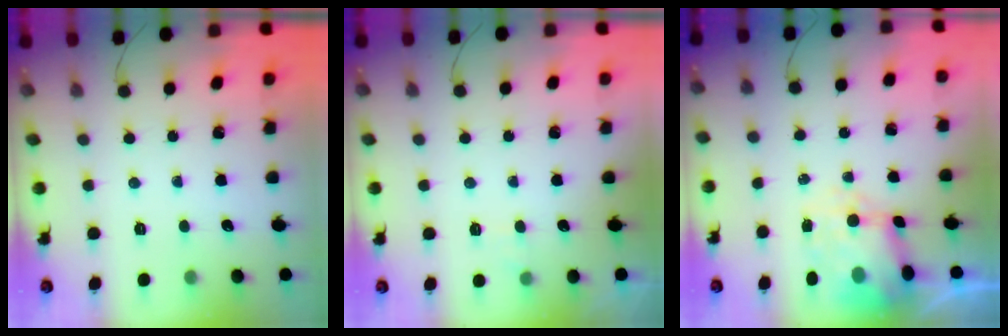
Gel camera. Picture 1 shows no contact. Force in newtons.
{"total": 2.2, "press": 1.8, "slide": 1.3}
{"total": 8.2, "press": 8.0, "slide": 1.8}